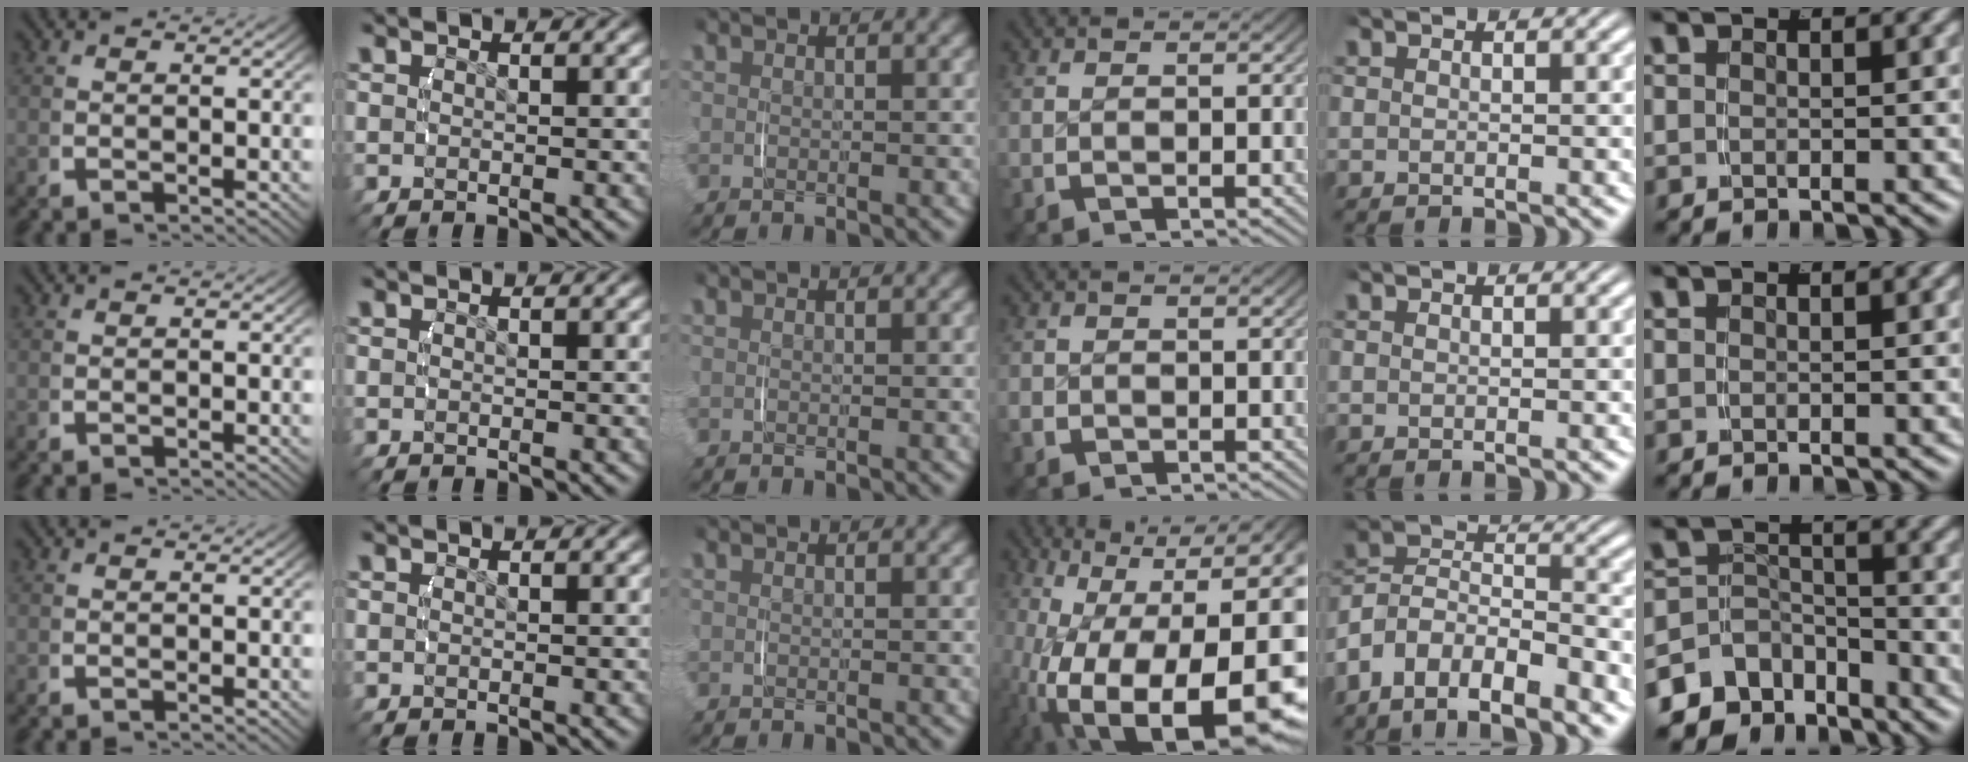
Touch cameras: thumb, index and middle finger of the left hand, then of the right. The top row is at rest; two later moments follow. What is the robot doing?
{"motion": "lift_and_place", "object": "backpack"}